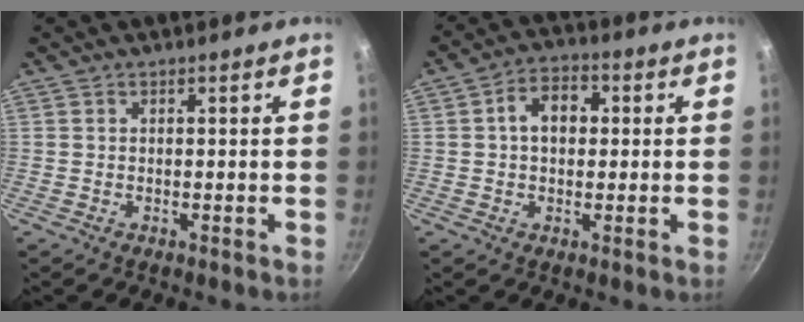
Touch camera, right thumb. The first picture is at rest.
{"total": 7.1, "force": [1.0, 5.1, 4.9], "torque": [-0.051, 0.017, 0.005]}